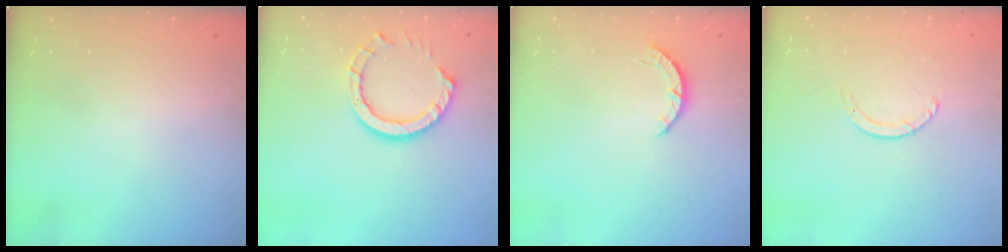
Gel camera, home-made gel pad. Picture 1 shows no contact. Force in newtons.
{"total": 10.6, "press": 10.6, "slide": 0.9}
{"total": 2.8, "press": 2.8, "slide": 0.4}
{"total": 1.1, "press": 1.1, "slide": 0.1}